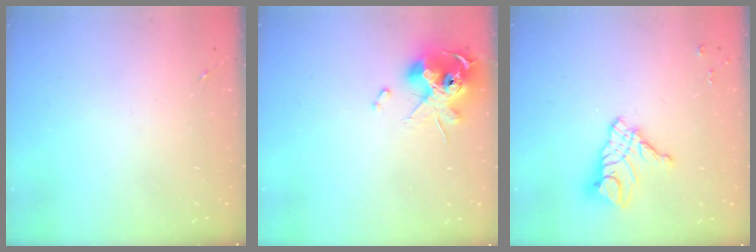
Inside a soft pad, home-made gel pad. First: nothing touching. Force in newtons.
{"total": 13.0, "press": 12.9, "slide": 1.8}
{"total": 13.4, "press": 13.3, "slide": 1.2}